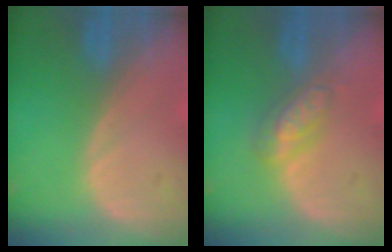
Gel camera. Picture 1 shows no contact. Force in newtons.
{"total": 4.6, "press": 4.2, "slide": 1.9}